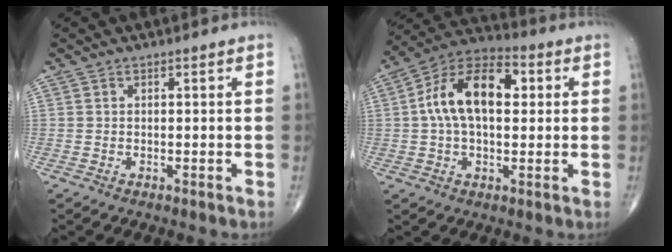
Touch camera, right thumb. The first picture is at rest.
{"total": 14.9, "force": [2.2, 8.3, 12.1], "torque": [-0.207, 0.032, 0.028]}